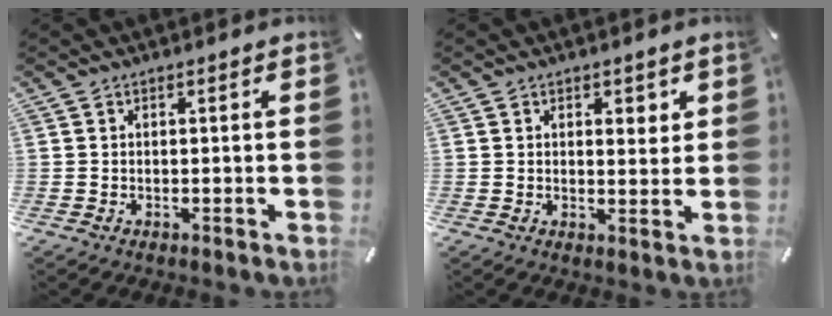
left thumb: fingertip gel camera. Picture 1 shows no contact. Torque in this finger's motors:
{"motor_torque": [0.48, 0.11, 0.06, -0.14, 0.05]}